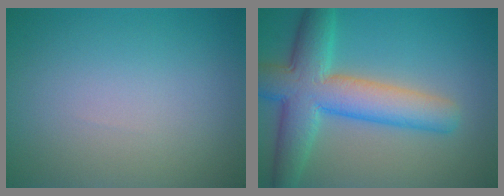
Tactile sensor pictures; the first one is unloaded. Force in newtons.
{"total": 8.4, "press": 8.4, "slide": 0.3}